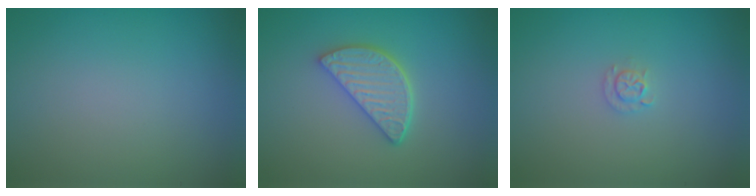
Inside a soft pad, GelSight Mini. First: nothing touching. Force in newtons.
{"total": 3.9, "press": 3.2, "slide": 2.2}
{"total": 1.1, "press": 1.1, "slide": 0.2}